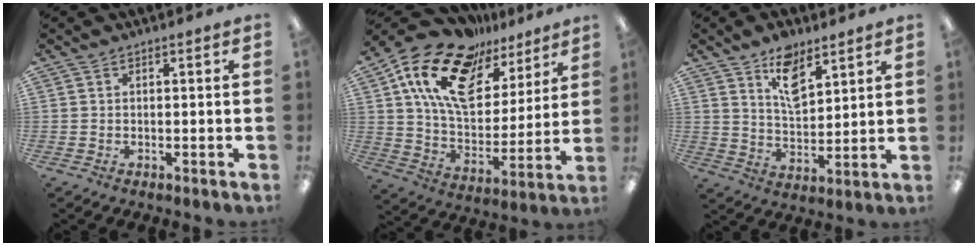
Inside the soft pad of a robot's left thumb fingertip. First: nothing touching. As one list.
[{"total": 20.1, "force": [12.5, 10.9, 11.3], "torque": [-0.222, -0.069, 0.221]}, {"total": 10.4, "force": [6.9, 5.4, 5.6], "torque": [-0.080, -0.040, 0.122]}]